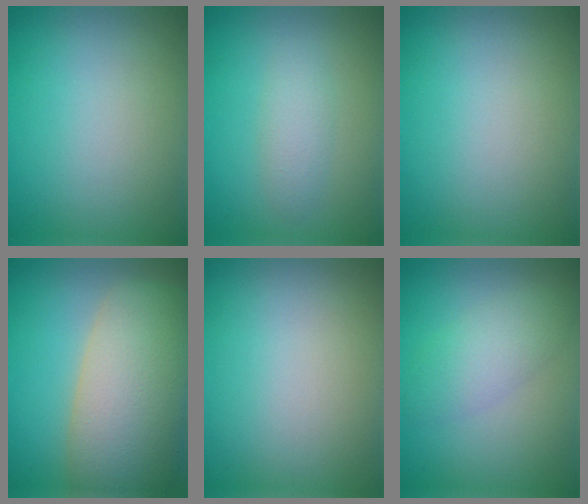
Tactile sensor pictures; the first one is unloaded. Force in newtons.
{"total": 2.0, "press": 2.0, "slide": 0.1}
{"total": 0.0}
{"total": 11.6, "press": 11.6, "slide": 0.9}
{"total": 0.0}
{"total": 3.4, "press": 3.4, "slide": 0.0}